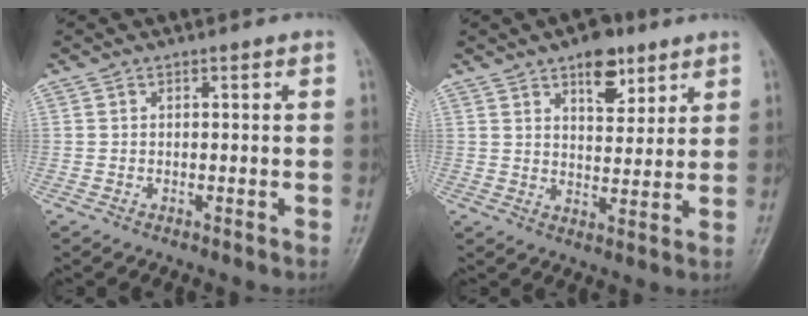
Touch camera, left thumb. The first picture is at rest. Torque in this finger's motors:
{"motor_torque": [1.40, 0.37, 1.08, -0.49, -0.03]}